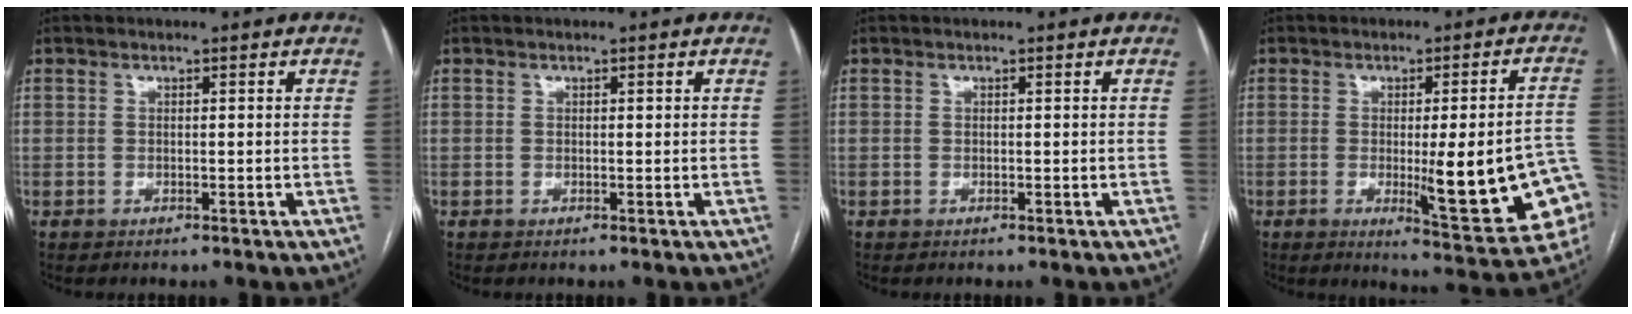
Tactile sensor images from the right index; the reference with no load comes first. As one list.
[{"total": 0.0}, {"total": 0.0}, {"total": 16.4, "force": [-3.6, 2.3, 15.9], "torque": [-0.143, 0.004, -0.030]}]